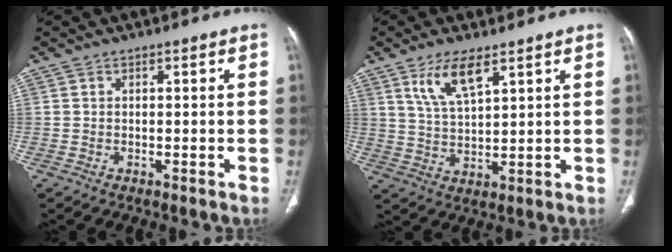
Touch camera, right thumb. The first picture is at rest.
{"total": 7.7, "force": [4.6, 2.5, 5.7], "torque": [-0.110, -0.023, 0.095]}